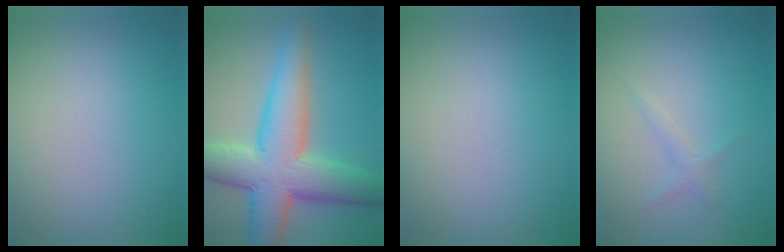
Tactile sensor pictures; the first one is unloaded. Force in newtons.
{"total": 9.9, "press": 9.9, "slide": 0.4}
{"total": 0.0}
{"total": 0.9, "press": 0.9, "slide": 0.1}